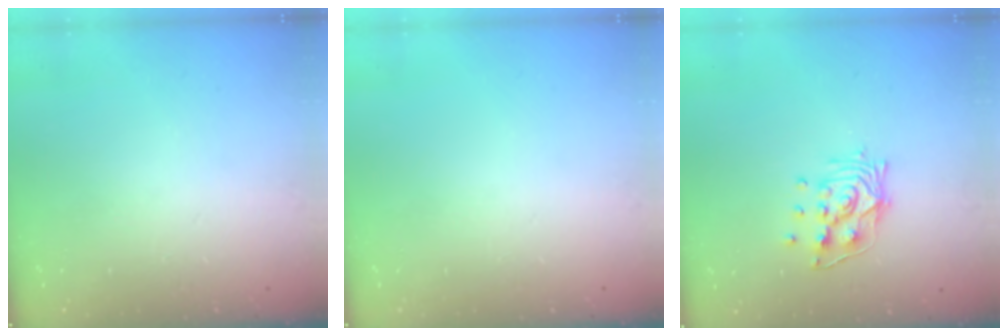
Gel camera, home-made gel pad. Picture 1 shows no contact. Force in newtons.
{"total": 0.0}
{"total": 11.1, "press": 11.1, "slide": 1.4}